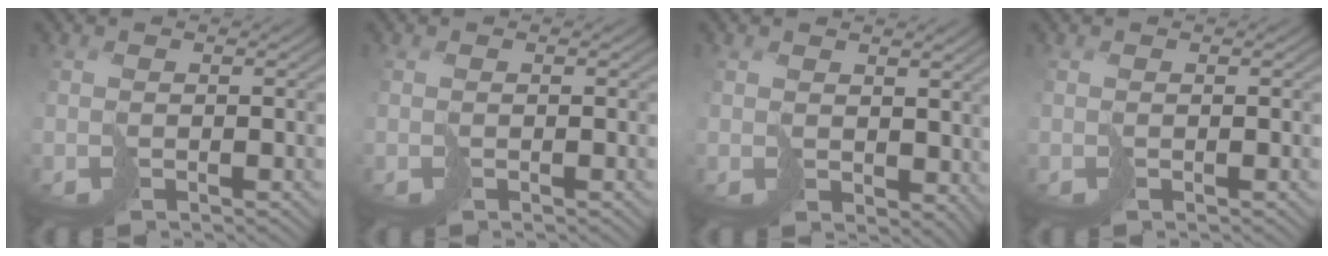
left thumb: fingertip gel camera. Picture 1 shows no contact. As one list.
[{"total": 0.0}, {"total": 3.9, "force": [1.7, 2.8, 2.2], "torque": [-0.055, -0.012, 0.035]}, {"total": 0.0}]